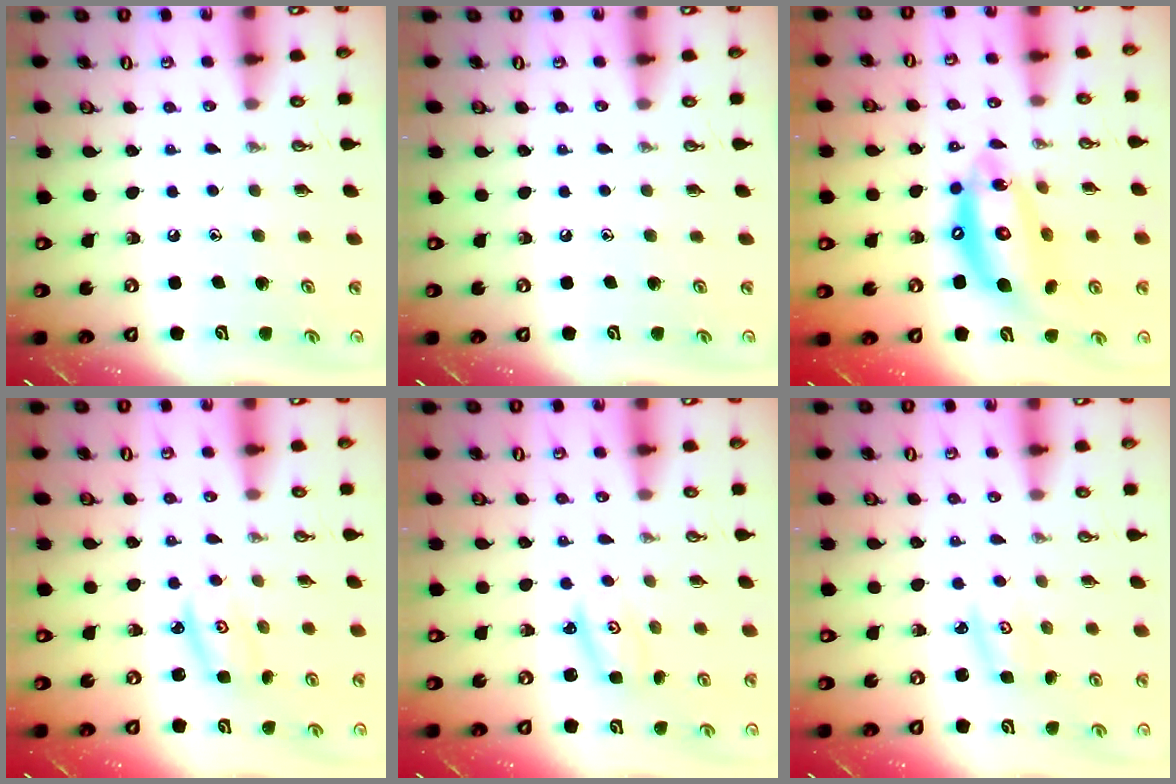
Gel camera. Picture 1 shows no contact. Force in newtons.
{"total": 0.0}
{"total": 15.7, "press": 15.6, "slide": 1.4}
{"total": 2.9, "press": 2.9, "slide": 0.2}
{"total": 2.9, "press": 2.9, "slide": 0.4}
{"total": 3.1, "press": 3.1, "slide": 0.4}